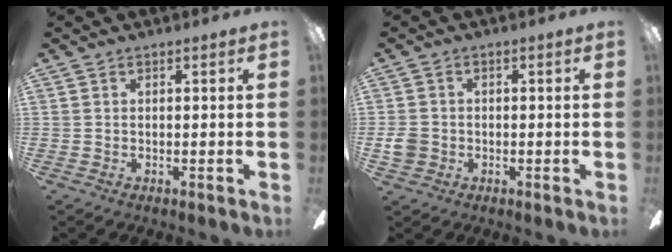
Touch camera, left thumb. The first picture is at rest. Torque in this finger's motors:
{"motor_torque": [-0.19, 0.19, 0.01, -0.02, 0.00]}